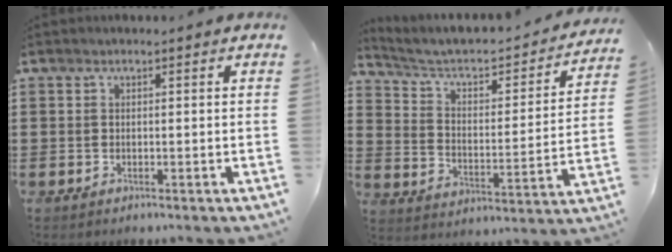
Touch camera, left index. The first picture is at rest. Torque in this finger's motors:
{"motor_torque": [1.12, -1.02, 0.06, 0.03]}